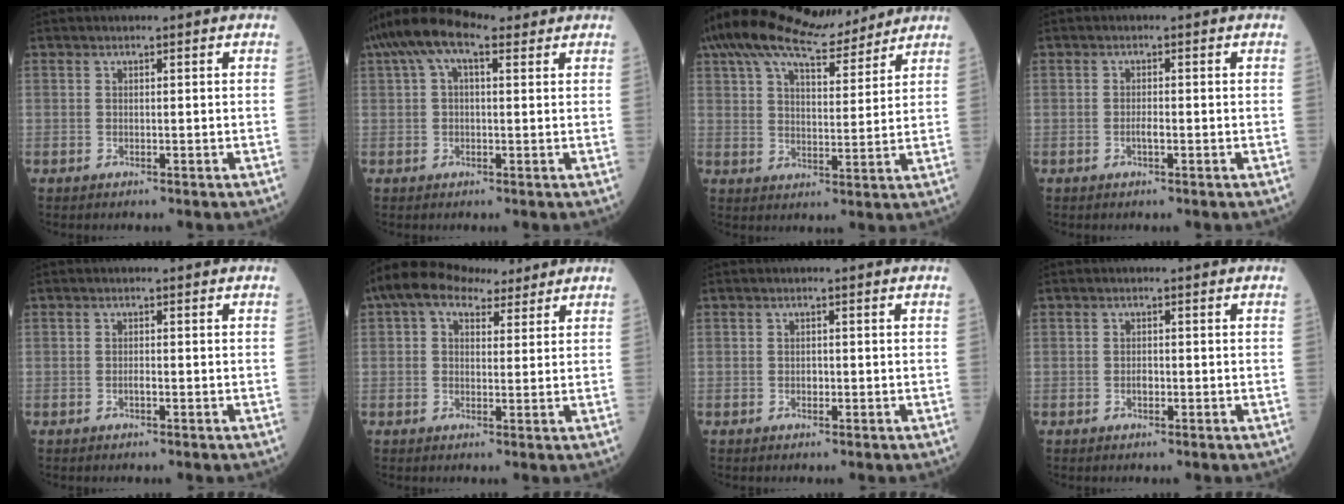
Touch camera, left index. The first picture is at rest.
{"total": 7.9, "force": [4.7, 3.0, 5.6], "torque": [-0.120, 0.050, 0.082]}
{"total": 15.8, "force": [13.8, 3.4, 6.9], "torque": [-0.126, 0.034, 0.220]}
{"total": 1.2, "force": [-0.5, 0.2, 1.1], "torque": [-0.022, 0.001, -0.009]}
{"total": 0.7, "force": [-0.4, 0.2, 0.6], "torque": [-0.012, 0.001, -0.007]}
{"total": 8.0, "force": [5.5, 4.2, 3.9], "torque": [-0.073, 0.043, 0.095]}
{"total": 0.8, "force": [-0.2, 0.5, 0.5], "torque": [-0.009, 0.001, -0.005]}
{"total": 1.0, "force": [-0.4, 0.5, 0.7], "torque": [-0.014, 0.001, -0.007]}